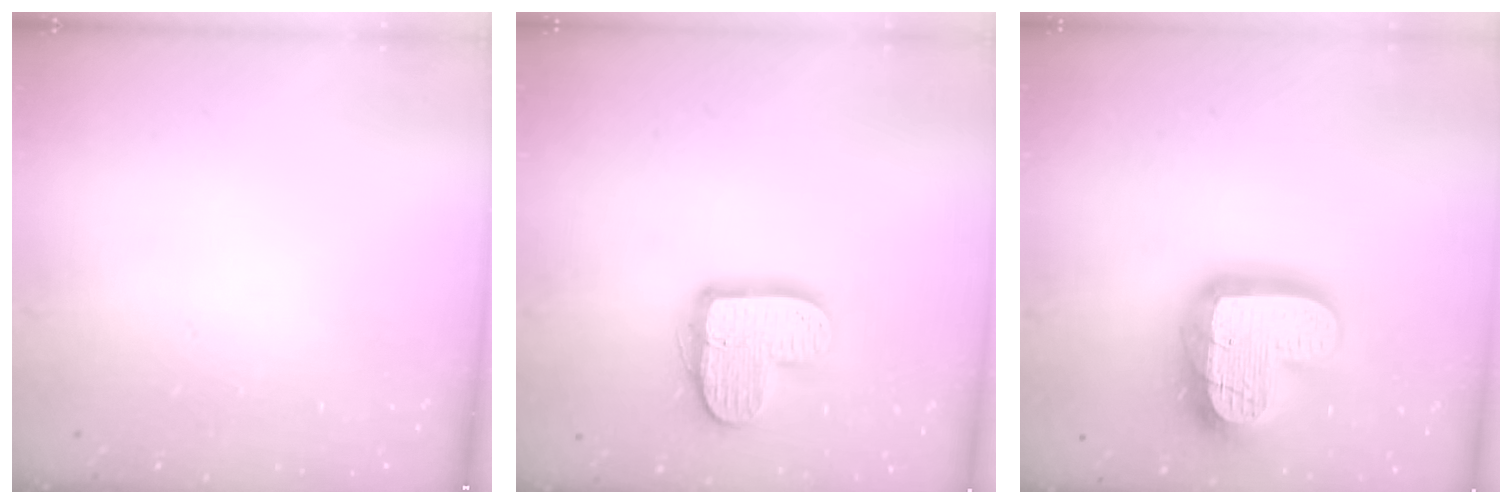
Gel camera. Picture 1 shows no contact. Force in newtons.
{"total": 13.7, "press": 13.7, "slide": 0.9}
{"total": 20.3, "press": 20.3, "slide": 1.8}